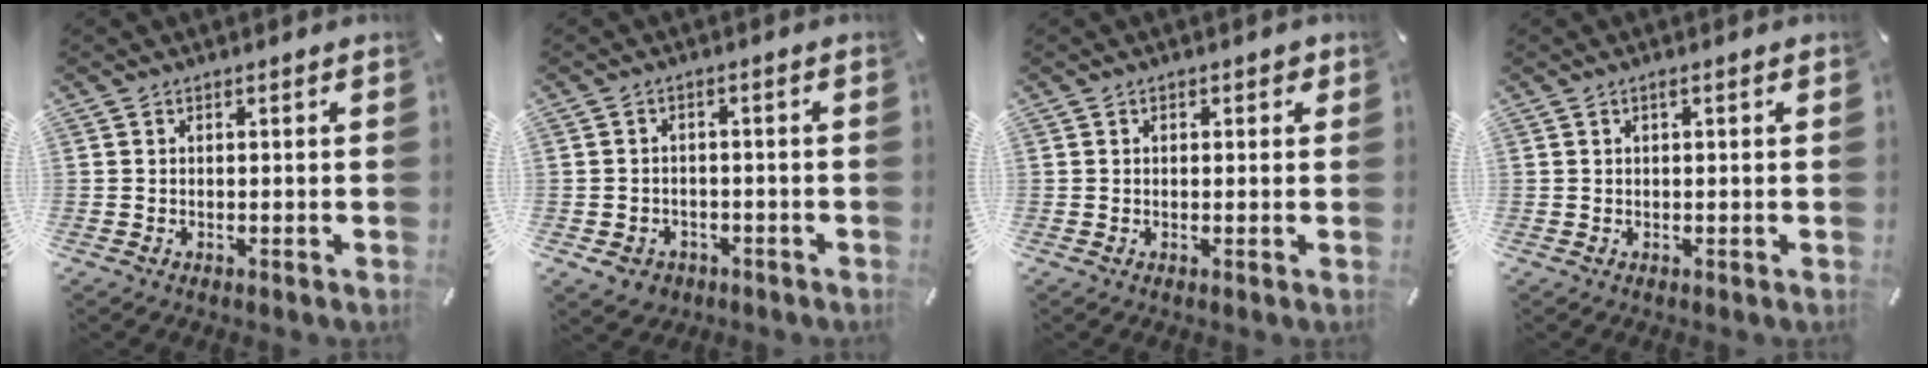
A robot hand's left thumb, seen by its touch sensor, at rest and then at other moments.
{"total": 4.5, "force": [-2.2, 3.7, 1.5], "torque": [-0.037, 0.009, -0.042]}
{"total": 1.4, "force": [0.4, 1.0, 1.0], "torque": [-0.004, 0.001, 0.001]}
{"total": 1.2, "force": [0.2, 0.2, 1.1], "torque": [-0.021, -0.001, 0.004]}